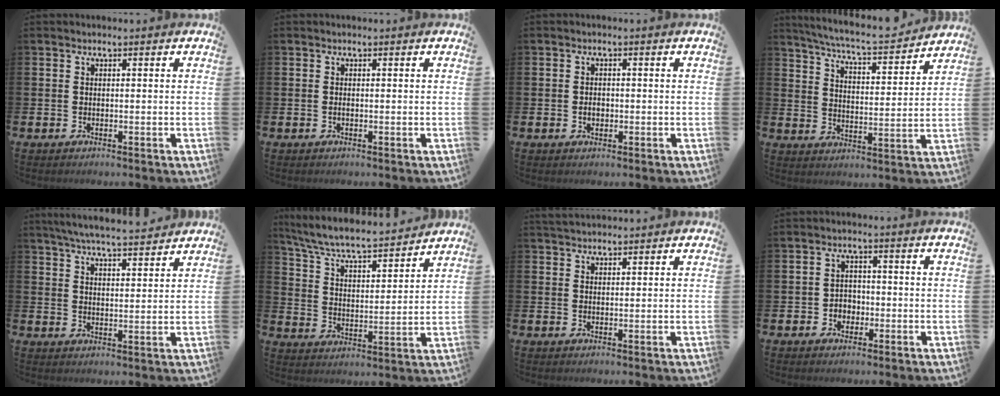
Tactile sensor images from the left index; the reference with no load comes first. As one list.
[{"total": 0.0}, {"total": 1.6, "force": [-0.3, 1.1, 1.0], "torque": [-0.018, 0.006, -0.008]}, {"total": 6.9, "force": [6.6, 0.2, 1.9], "torque": [-0.068, -0.047, 0.113]}, {"total": 6.0, "force": [5.8, 0.1, 1.5], "torque": [-0.043, -0.032, 0.102]}, {"total": 7.3, "force": [6.9, 0.8, 2.3], "torque": [-0.075, -0.057, 0.117]}, {"total": 2.2, "force": [2.1, 0.6, 0.3], "torque": [0.005, -0.009, 0.037]}, {"total": 2.6, "force": [-0.9, 2.2, 0.9], "torque": [-0.021, 0.008, -0.023]}]